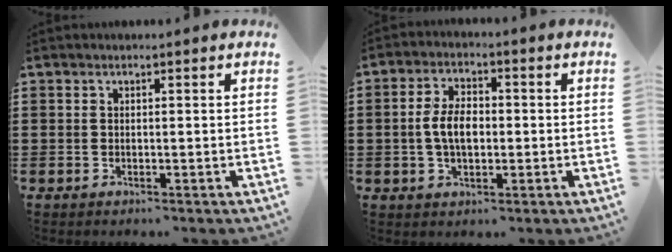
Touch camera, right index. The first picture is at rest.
{"total": 5.8, "force": [-0.5, 3.3, 4.7], "torque": [-0.111, 0.002, -0.017]}